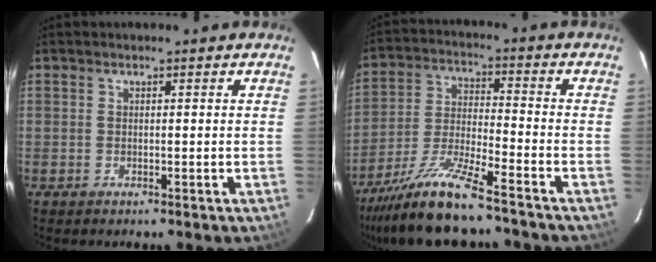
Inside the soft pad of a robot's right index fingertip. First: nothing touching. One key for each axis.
{"total": 11.7, "fx": -9.9, "fy": 0.4, "fz": 6.3, "tx": -0.136, "ty": -0.006, "tz": -0.186}